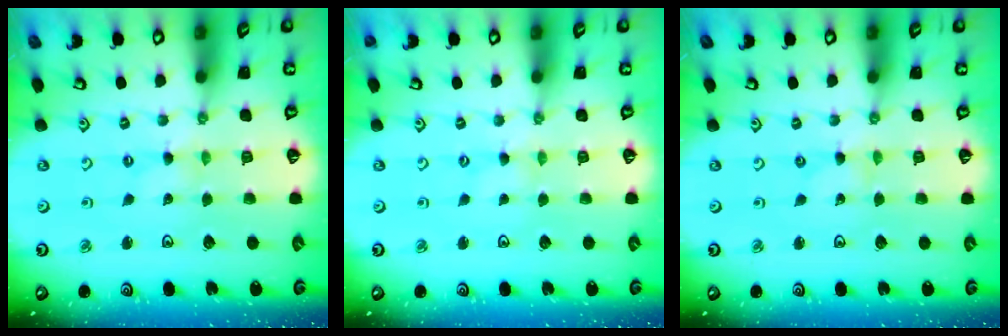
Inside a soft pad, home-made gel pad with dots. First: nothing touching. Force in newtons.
{"total": 0.0}
{"total": 0.0}